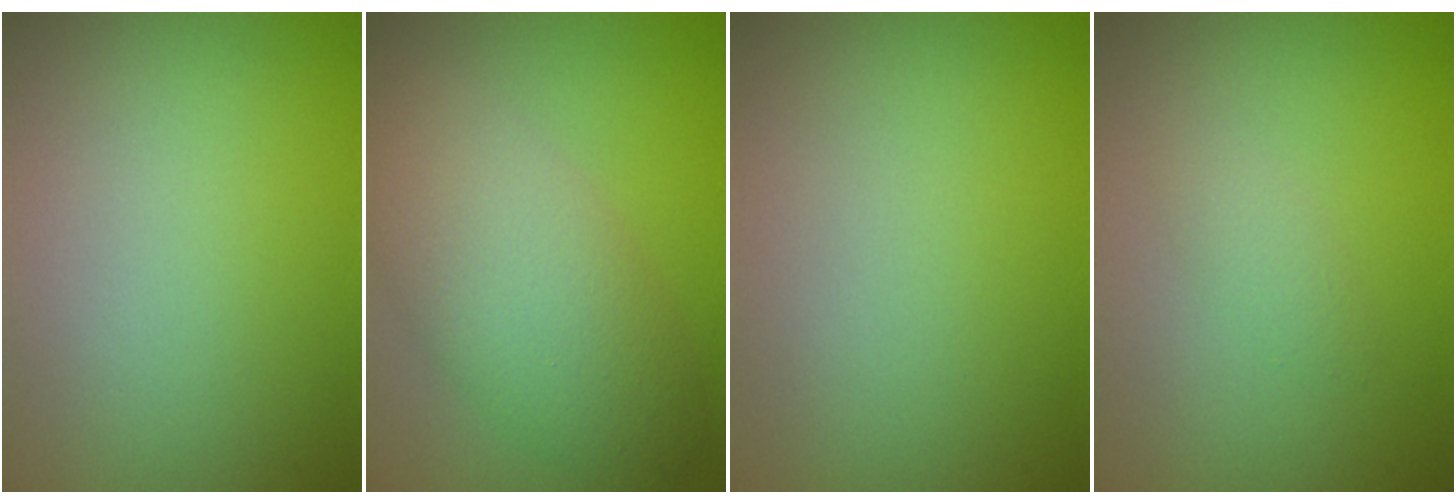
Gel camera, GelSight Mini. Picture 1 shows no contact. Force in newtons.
{"total": 7.0, "press": 7.0, "slide": 0.3}
{"total": 0.0}
{"total": 1.1, "press": 1.1, "slide": 0.0}